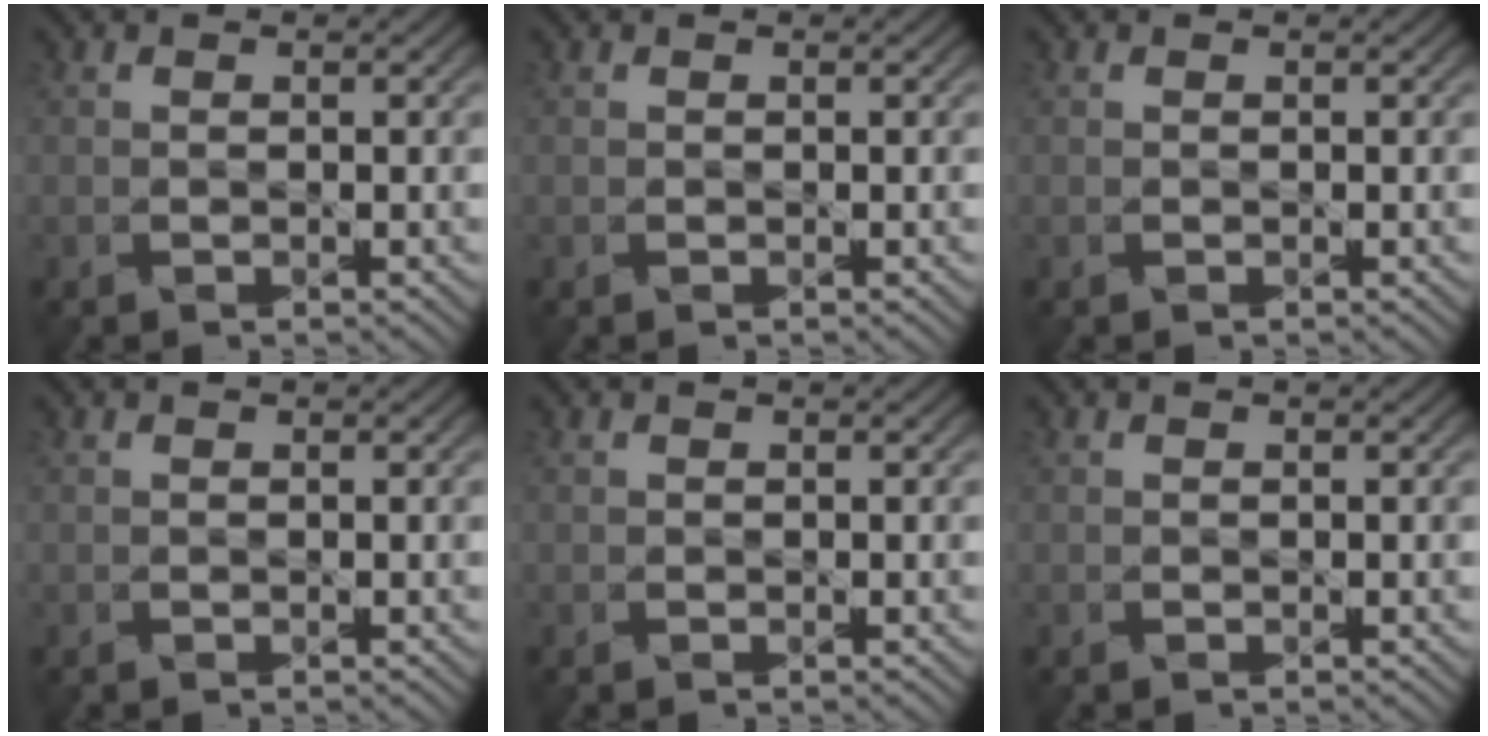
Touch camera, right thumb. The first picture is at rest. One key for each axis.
{"total": 0.0}
{"total": 0.0}
{"total": 0.0}
{"total": 0.0}
{"total": 0.0}